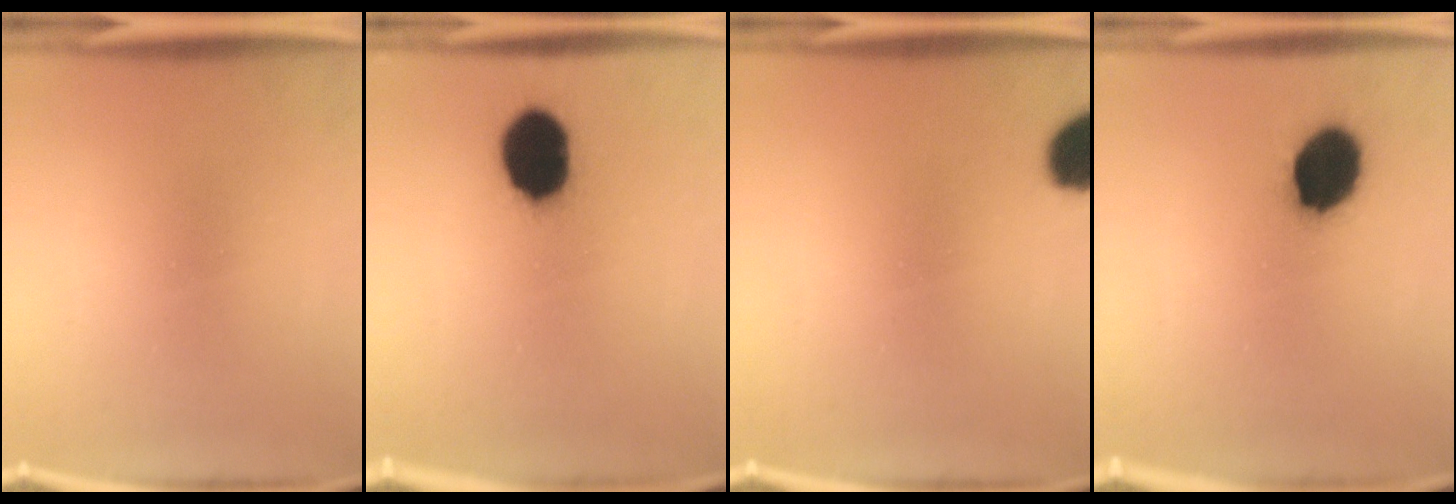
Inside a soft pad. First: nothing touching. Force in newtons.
{"total": 14.2}
{"total": 8.6}
{"total": 12.6}